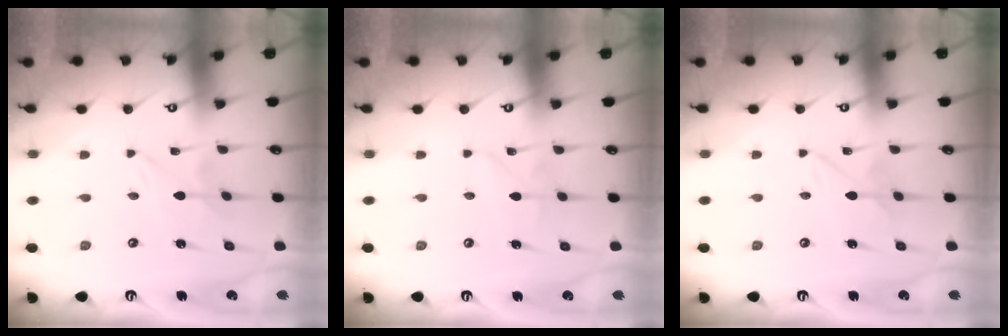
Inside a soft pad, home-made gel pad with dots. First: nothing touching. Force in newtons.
{"total": 1.7, "press": 1.7, "slide": 0.2}
{"total": 1.6, "press": 1.6, "slide": 0.2}